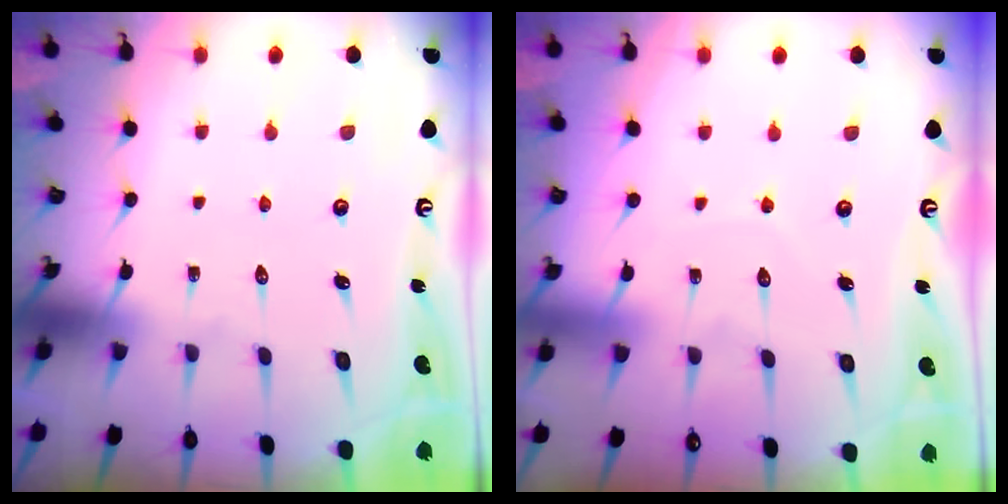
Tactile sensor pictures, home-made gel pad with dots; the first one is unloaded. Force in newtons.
{"total": 2.6, "press": 2.6, "slide": 0.3}